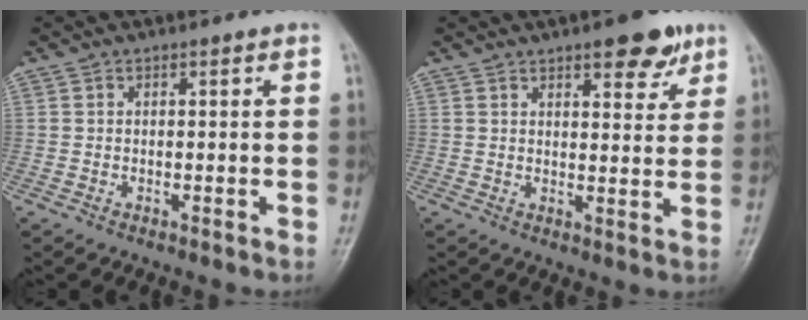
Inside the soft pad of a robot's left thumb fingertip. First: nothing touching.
{"total": 7.7, "force": [4.8, 3.0, 5.2], "torque": [-0.044, -0.023, 0.061]}